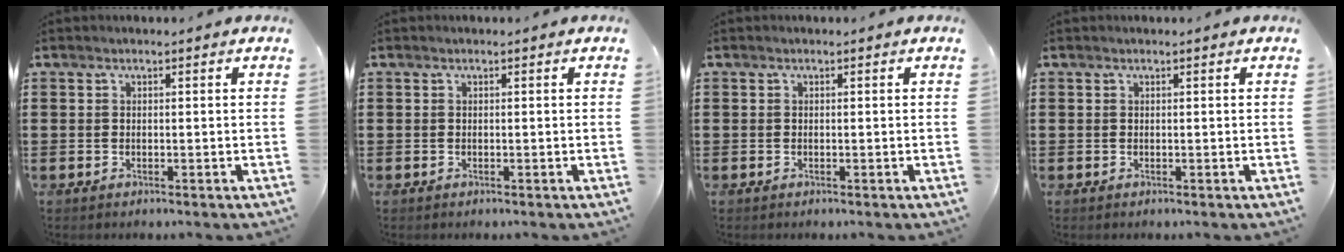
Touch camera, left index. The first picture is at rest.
{"total": 0.0}
{"total": 0.0}
{"total": 0.0}